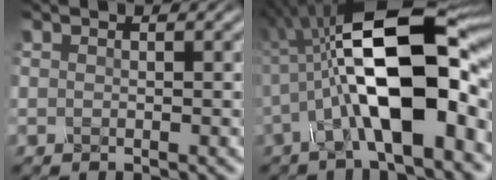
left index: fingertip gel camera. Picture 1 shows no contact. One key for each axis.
{"total": 14.7, "fx": -0.9, "fy": 5.4, "fz": 13.6, "tx": -0.223, "ty": 0.020, "tz": -0.027}